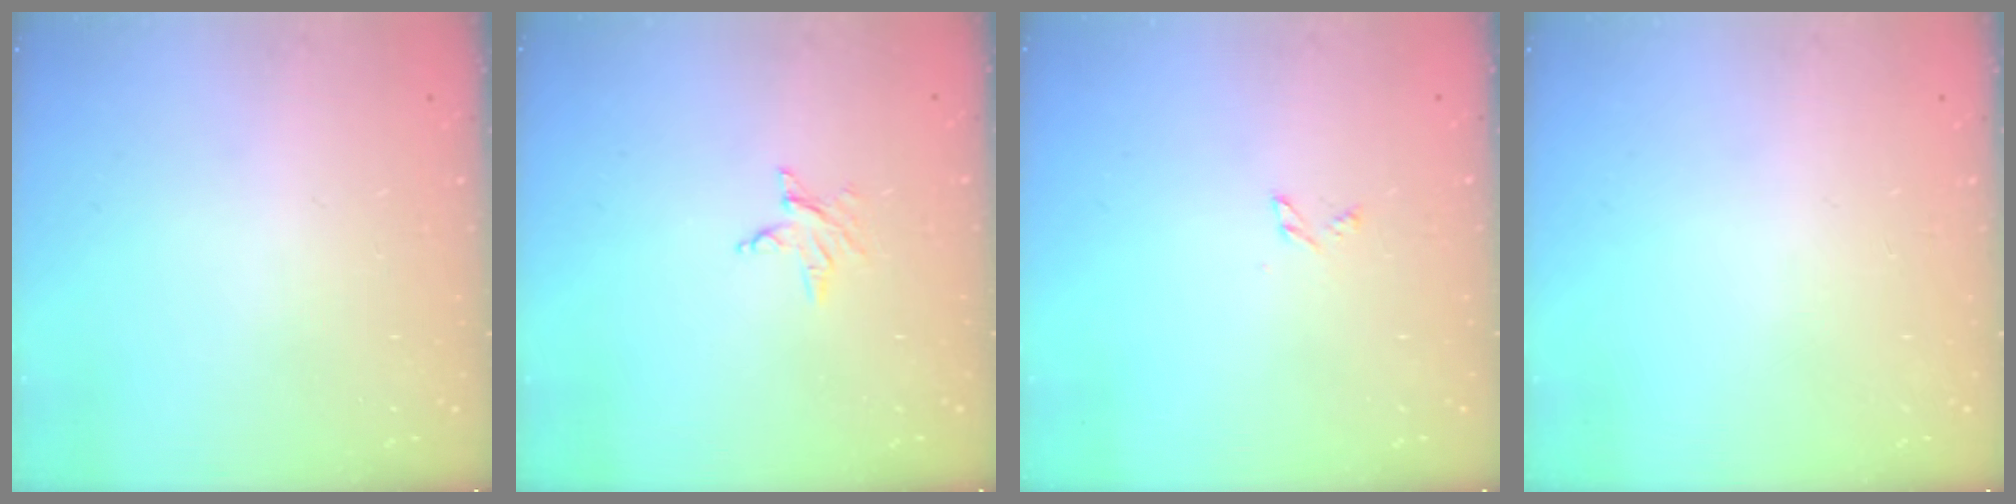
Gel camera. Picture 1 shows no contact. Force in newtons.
{"total": 2.4, "press": 2.4, "slide": 0.3}
{"total": 2.4, "press": 2.4, "slide": 0.2}
{"total": 0.0}